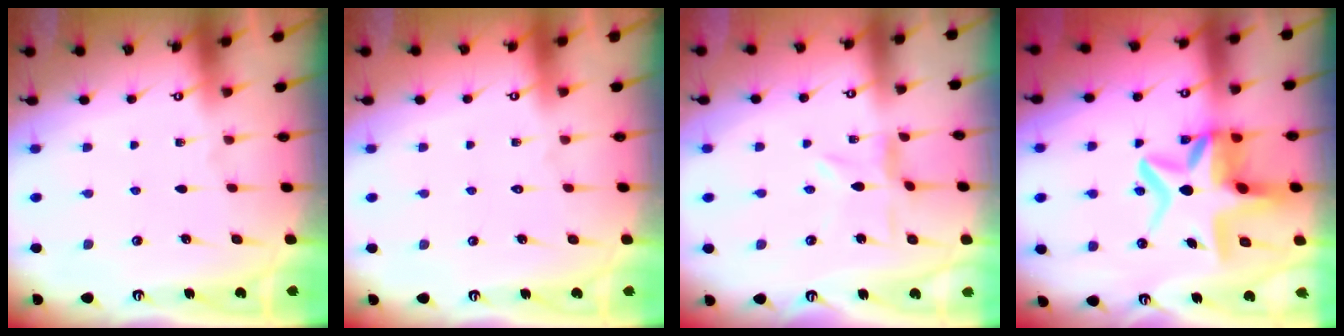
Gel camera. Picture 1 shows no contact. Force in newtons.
{"total": 1.7, "press": 1.7, "slide": 0.1}
{"total": 2.1, "press": 2.1, "slide": 0.3}
{"total": 14.5, "press": 14.1, "slide": 3.7}